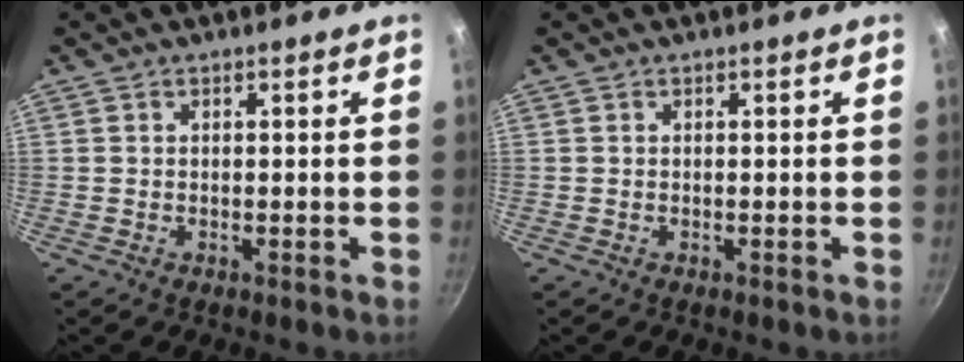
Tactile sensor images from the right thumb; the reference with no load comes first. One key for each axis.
{"total": 0.0}